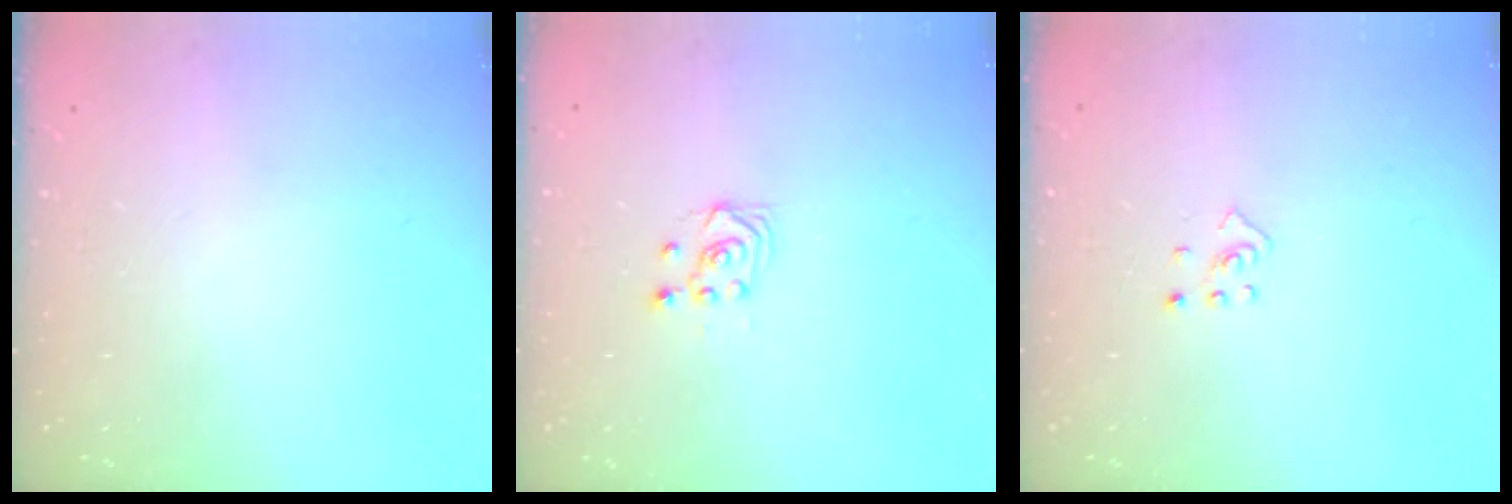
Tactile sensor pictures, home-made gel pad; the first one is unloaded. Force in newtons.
{"total": 3.0, "press": 2.8, "slide": 1.1}
{"total": 2.5, "press": 2.4, "slide": 0.8}